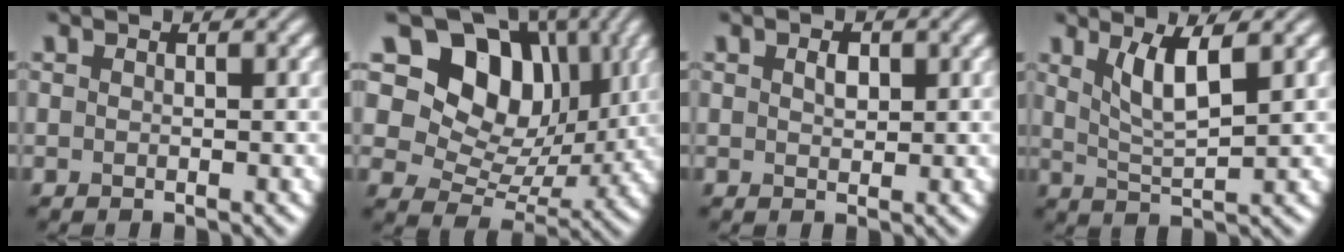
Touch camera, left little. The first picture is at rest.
{"total": 11.6, "force": [4.9, 8.1, 6.6], "torque": [-0.105, 0.003, 0.075]}
{"total": 1.4, "force": [0.5, 0.9, 1.0], "torque": [-0.018, 0.001, 0.010]}
{"total": 3.9, "force": [1.7, 0.9, 3.4], "torque": [-0.070, -0.007, 0.038]}